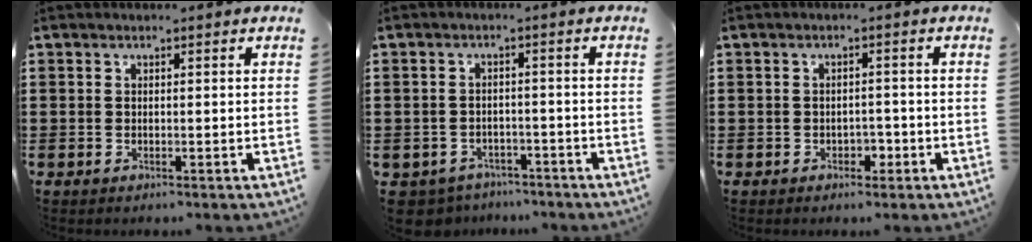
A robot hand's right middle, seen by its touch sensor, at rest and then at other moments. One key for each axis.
{"total": 2.9, "fx": -2.8, "fy": 0.7, "fz": -0.3, "tx": -0.012, "ty": -0.003, "tz": -0.065}
{"total": 1.5, "fx": -0.9, "fy": 1.0, "fz": 0.7, "tx": -0.017, "ty": 0.003, "tz": -0.022}